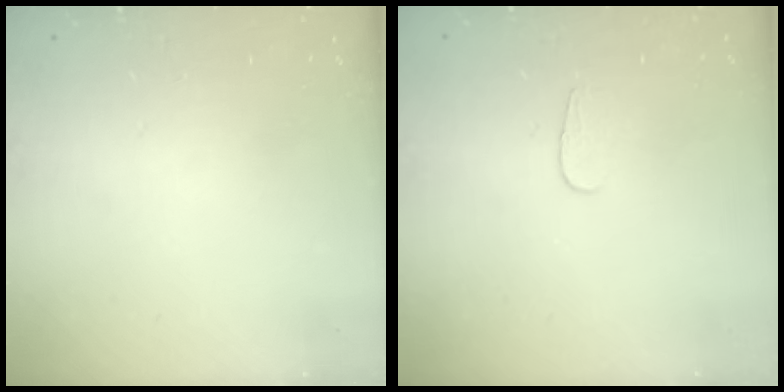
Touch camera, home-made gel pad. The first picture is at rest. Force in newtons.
{"total": 3.6, "press": 3.6, "slide": 0.3}